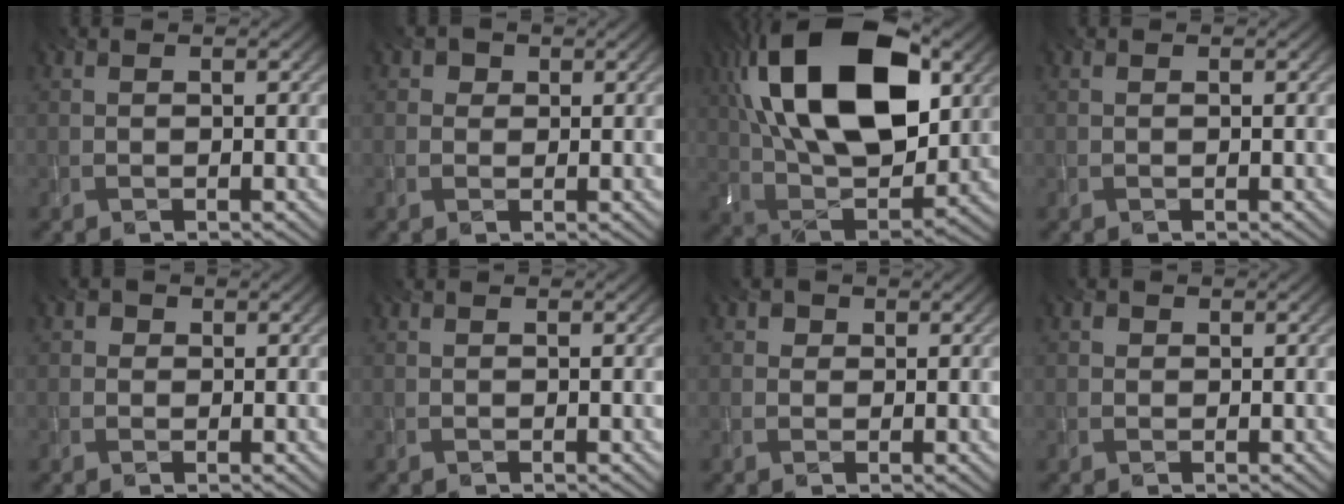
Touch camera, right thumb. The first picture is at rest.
{"total": 1.7, "force": [0.5, 1.6, 0.4], "torque": [-0.004, -0.001, 0.004]}
{"total": 20.6, "force": [6.9, 10.9, 16.0], "torque": [-0.321, 0.045, 0.098]}
{"total": 0.0}
{"total": 1.2, "force": [0.0, 1.2, 0.3], "torque": [-0.001, 0.000, -0.005]}
{"total": 0.0}
{"total": 1.4, "force": [0.3, 1.3, 0.3], "torque": [-0.003, 0.000, 0.000]}
{"total": 0.8, "force": [0.1, 0.7, 0.2], "torque": [0.000, -0.003, -0.002]}